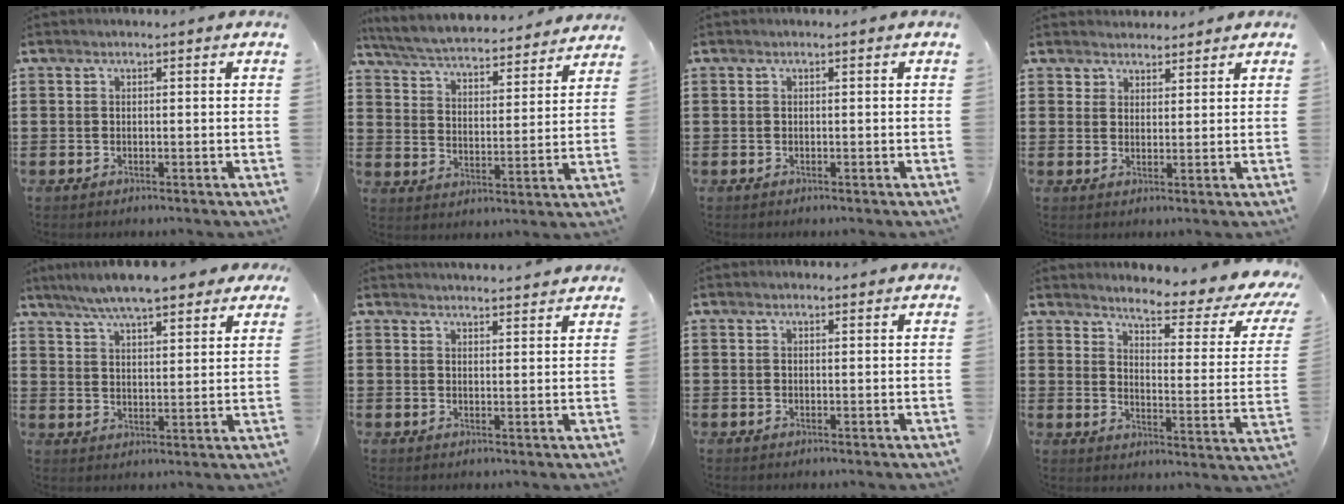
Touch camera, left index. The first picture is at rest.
{"total": 5.2, "force": [5.1, -0.1, 1.1], "torque": [-0.048, -0.041, 0.085]}
{"total": 0.0}
{"total": 2.9, "force": [2.6, 1.3, -0.2], "torque": [0.001, -0.003, 0.049]}
{"total": 7.4, "force": [6.6, 1.0, 3.2], "torque": [-0.085, -0.015, 0.120]}
{"total": 2.7, "force": [2.7, -0.2, -0.2], "torque": [0.004, -0.017, 0.050]}
{"total": 0.9, "force": [0.9, 0.1, 0.2], "torque": [-0.006, 0.000, 0.018]}
{"total": 5.0, "force": [4.0, -0.1, 3.0], "torque": [-0.063, -0.041, 0.055]}